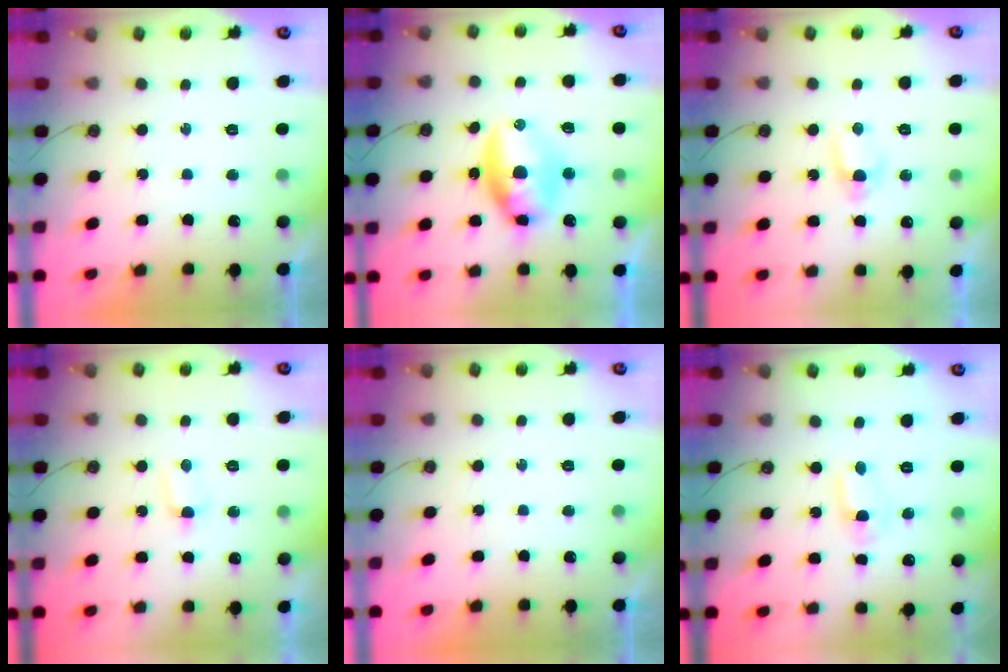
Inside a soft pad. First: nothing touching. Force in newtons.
{"total": 12.1, "press": 11.1, "slide": 4.8}
{"total": 3.2, "press": 3.2, "slide": 0.6}
{"total": 3.0, "press": 3.0, "slide": 0.3}
{"total": 0.0}
{"total": 1.3, "press": 1.3, "slide": 0.2}